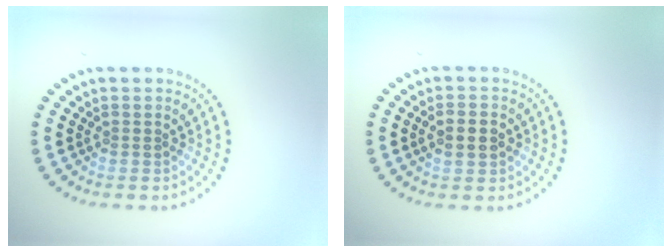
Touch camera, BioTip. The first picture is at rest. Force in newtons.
{"total": 2.5, "press": 2.4, "slide": 0.2}